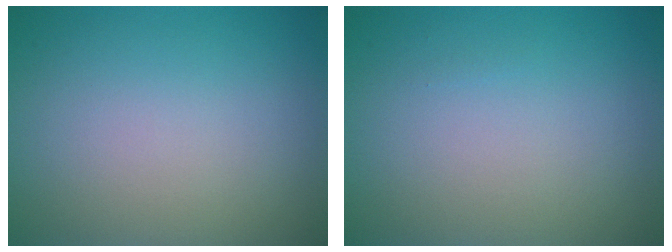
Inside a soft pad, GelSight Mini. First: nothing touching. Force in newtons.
{"total": 0.0}